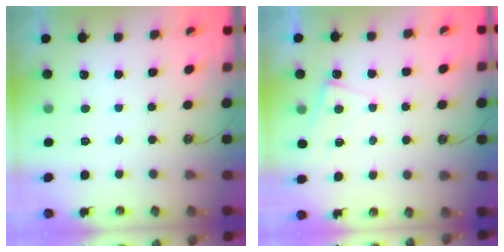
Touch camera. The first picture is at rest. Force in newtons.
{"total": 1.5, "press": 1.5, "slide": 0.3}